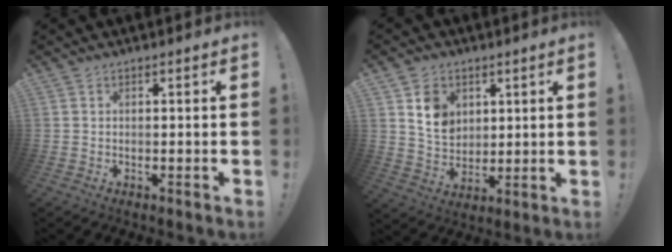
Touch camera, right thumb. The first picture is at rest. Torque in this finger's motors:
{"motor_torque": [0.52, 0.33, 0.15, 0.23, 0.13]}